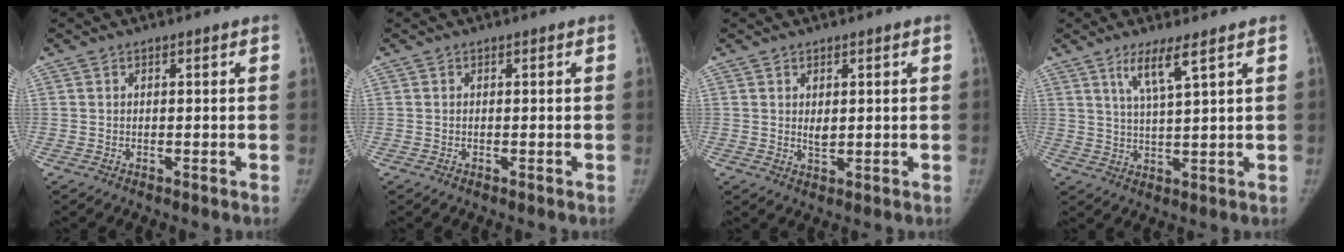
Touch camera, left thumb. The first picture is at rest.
{"total": 0.0}
{"total": 2.1, "force": [0.5, 1.3, 1.6], "torque": [-0.020, -0.006, 0.011]}
{"total": 6.0, "force": [3.6, 0.4, 4.8], "torque": [-0.095, -0.026, 0.074]}